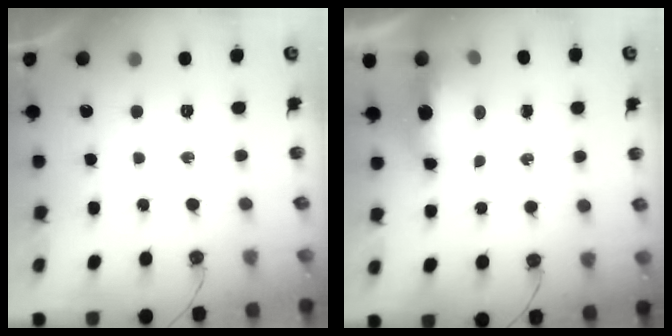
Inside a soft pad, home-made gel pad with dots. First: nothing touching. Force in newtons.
{"total": 8.3, "press": 7.1, "slide": 4.2}